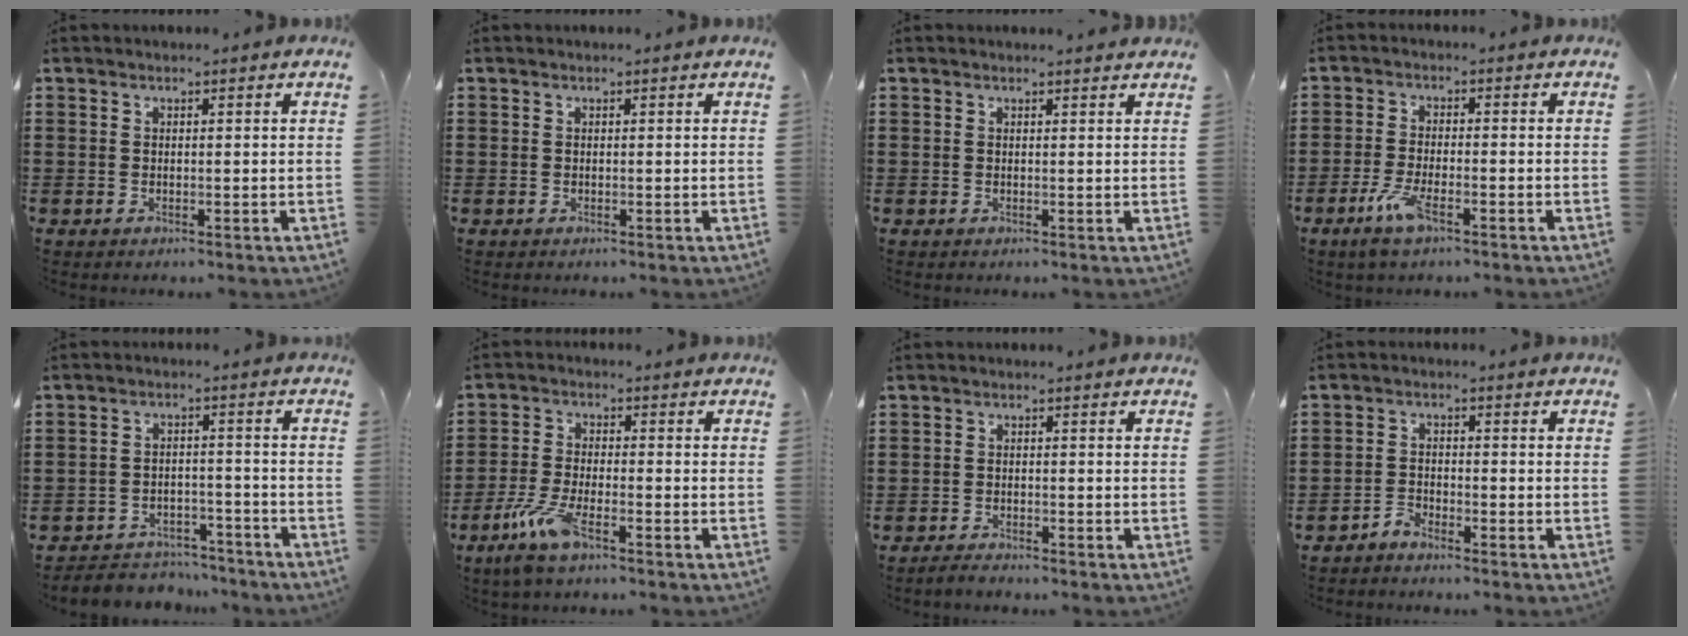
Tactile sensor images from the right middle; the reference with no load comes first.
{"total": 0.0}
{"total": 0.6, "force": [0.5, 0.1, 0.2], "torque": [0.002, -0.004, 0.008]}
{"total": 4.9, "force": [-2.6, 1.4, 3.9], "torque": [-0.097, -0.008, -0.053]}
{"total": 4.2, "force": [-4.1, 0.9, 0.0], "torque": [-0.008, 0.003, -0.086]}
{"total": 6.5, "force": [-3.9, 1.6, 5.0], "torque": [-0.120, -0.013, -0.077]}
{"total": 1.7, "force": [-1.7, 0.1, 0.4], "torque": [-0.012, -0.002, -0.033]}
{"total": 2.2, "force": [-2.2, 0.2, 0.2], "torque": [-0.011, 0.002, -0.047]}